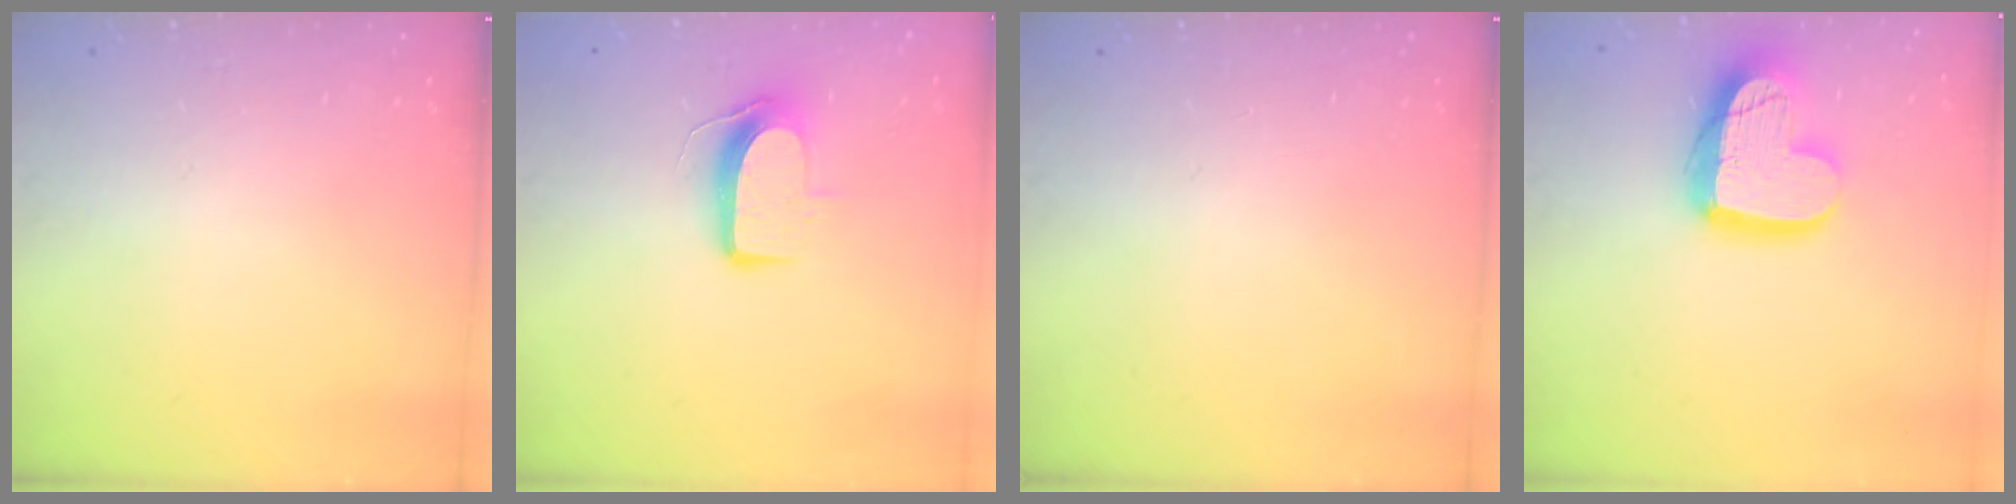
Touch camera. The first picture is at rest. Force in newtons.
{"total": 9.2, "press": 9.1, "slide": 0.9}
{"total": 0.0}
{"total": 17.4, "press": 17.4, "slide": 1.6}